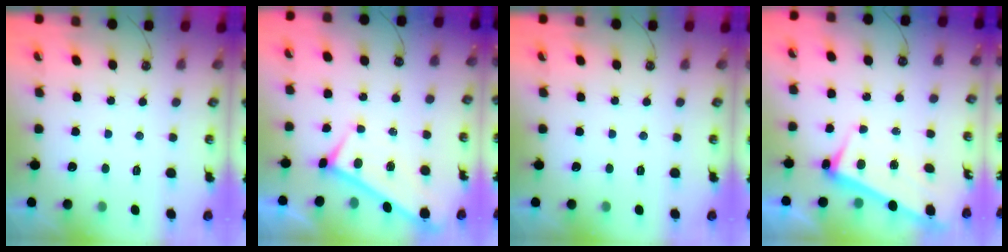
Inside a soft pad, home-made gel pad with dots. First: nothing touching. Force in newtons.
{"total": 0.0}
{"total": 0.0}
{"total": 3.3, "press": 3.2, "slide": 0.9}